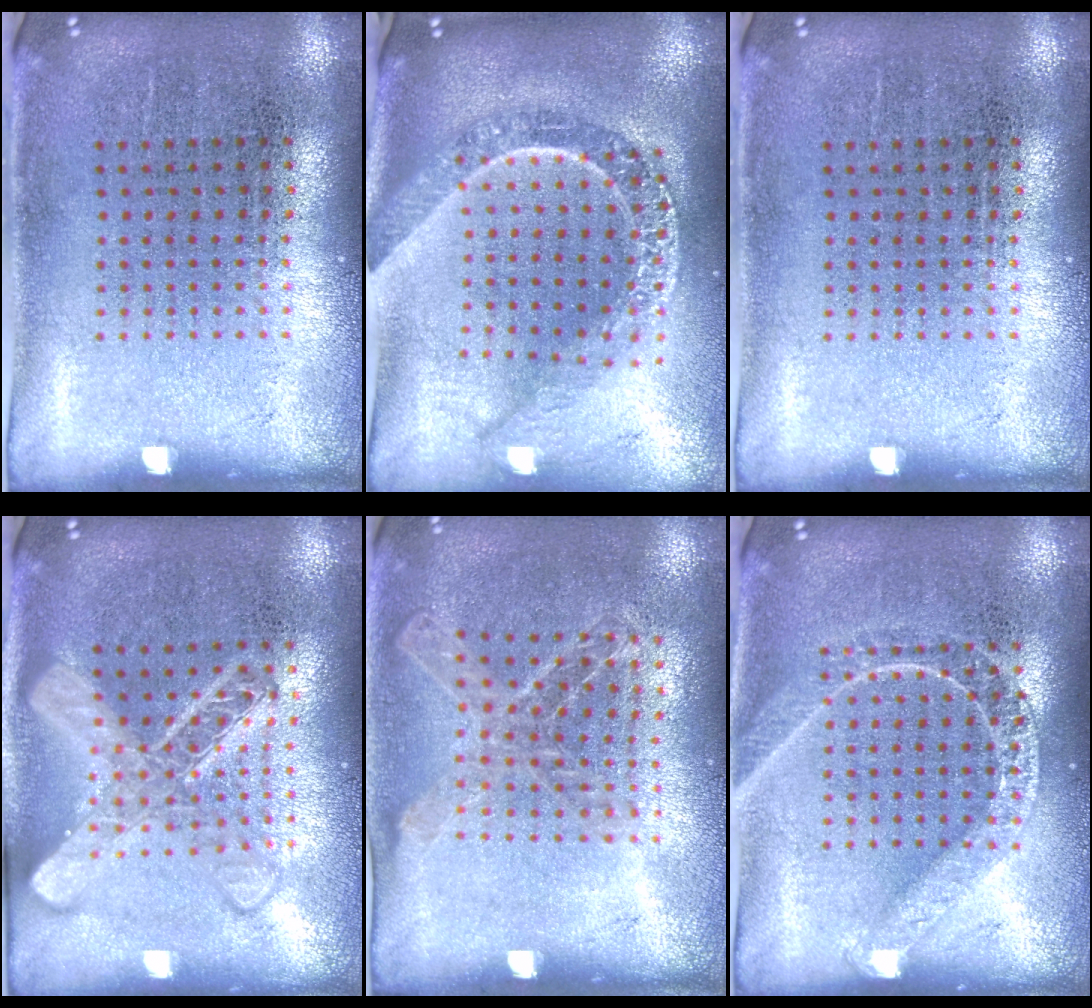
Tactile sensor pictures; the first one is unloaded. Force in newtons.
{"total": 2.5, "press": 2.1, "slide": 1.4}
{"total": 0.0}
{"total": 2.9, "press": 2.8, "slide": 0.5}
{"total": 1.1, "press": 1.1, "slide": 0.1}
{"total": 2.2, "press": 2.2, "slide": 0.3}